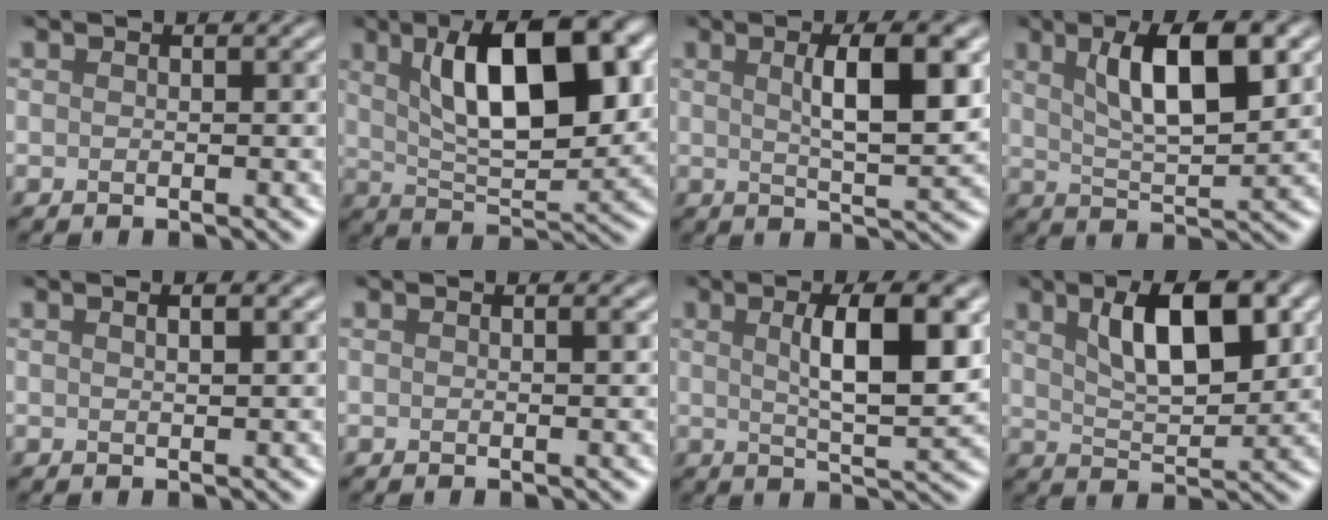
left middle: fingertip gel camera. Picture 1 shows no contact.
{"total": 10.3, "force": [3.0, 4.0, 9.1], "torque": [-0.140, 0.004, 0.055]}
{"total": 6.2, "force": [1.3, 1.5, 5.8], "torque": [-0.077, 0.004, 0.025]}
{"total": 7.2, "force": [2.4, 2.2, 6.4], "torque": [-0.103, 0.003, 0.045]}
{"total": 2.4, "force": [1.2, 1.0, 1.9], "torque": [-0.005, 0.011, -0.006]}
{"total": 0.7, "force": [0.1, 0.2, 0.7], "torque": [-0.007, 0.000, -0.001]}
{"total": 7.0, "force": [1.4, 1.8, 6.6], "torque": [-0.091, 0.003, 0.028]}
{"total": 6.7, "force": [2.5, 2.5, 5.6], "torque": [-0.095, 0.001, 0.047]}